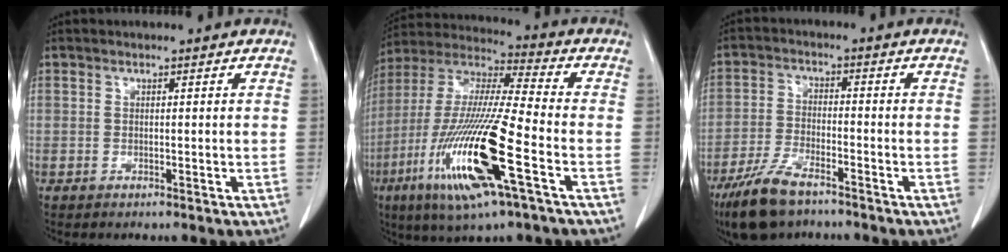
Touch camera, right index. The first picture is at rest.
{"total": 20.5, "force": [-7.6, 1.7, 19.0], "torque": [-0.415, -0.035, -0.147]}
{"total": 8.6, "force": [-6.3, 2.5, 5.2], "torque": [-0.112, -0.016, -0.117]}